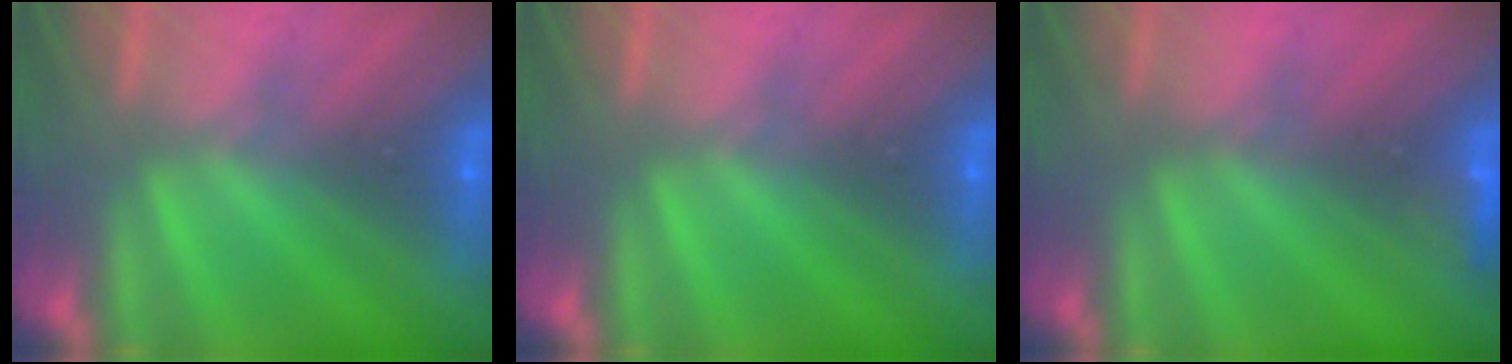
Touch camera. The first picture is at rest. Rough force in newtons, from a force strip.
{"total": 0.0}
{"total": 2.9}